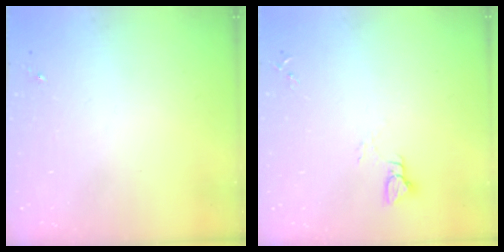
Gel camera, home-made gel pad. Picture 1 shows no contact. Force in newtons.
{"total": 3.0, "press": 3.0, "slide": 0.3}